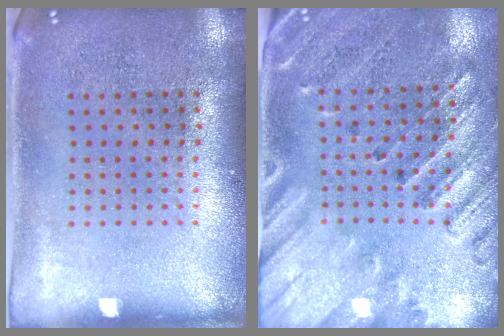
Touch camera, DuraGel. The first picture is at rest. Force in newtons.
{"total": 2.5, "press": 2.2, "slide": 1.3}